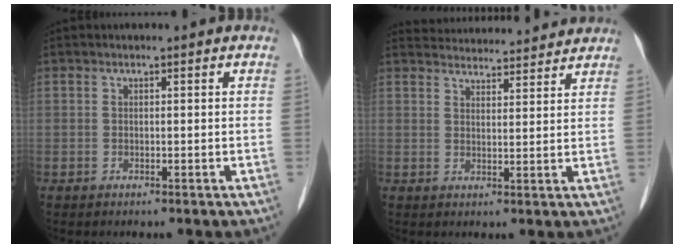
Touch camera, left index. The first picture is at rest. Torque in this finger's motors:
{"motor_torque": [-0.38, -0.12, -1.05, -0.19]}